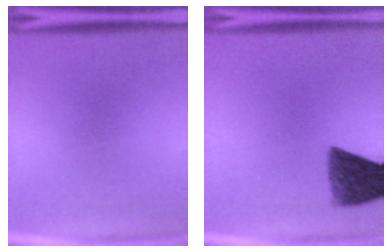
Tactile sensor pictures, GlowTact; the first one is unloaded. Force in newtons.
{"total": 8.9}